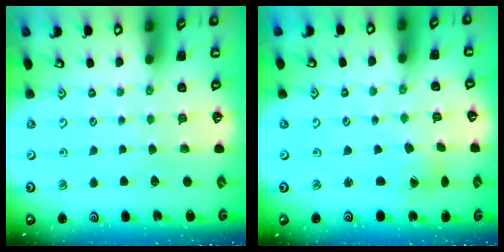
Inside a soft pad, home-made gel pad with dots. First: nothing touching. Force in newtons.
{"total": 1.0, "press": 1.0, "slide": 0.1}